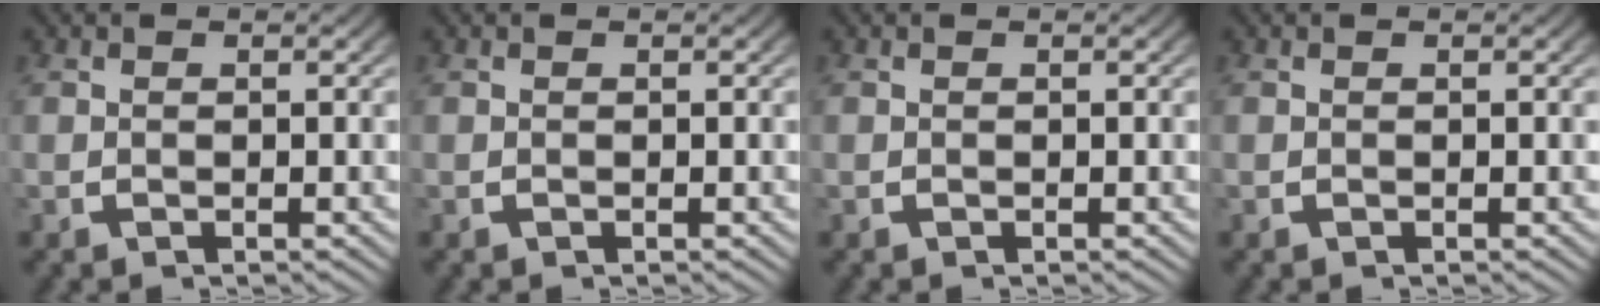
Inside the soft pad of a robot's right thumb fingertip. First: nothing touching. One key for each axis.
{"total": 0.0}
{"total": 0.0}
{"total": 0.0}